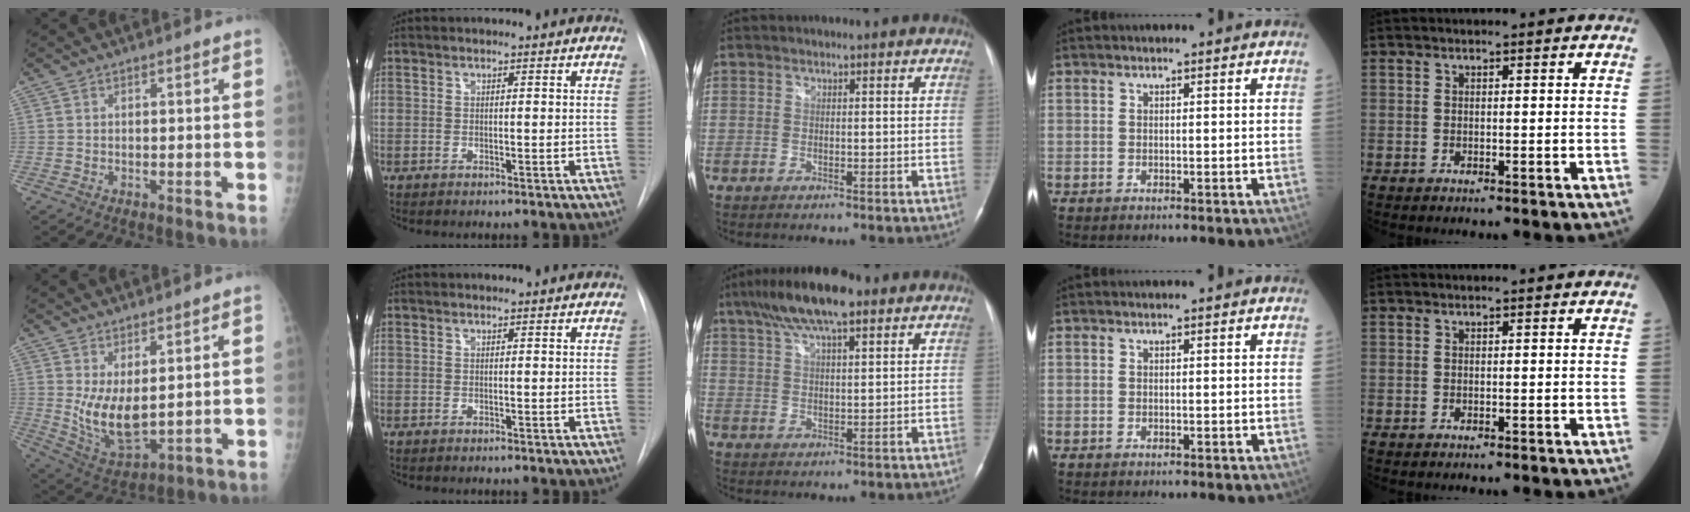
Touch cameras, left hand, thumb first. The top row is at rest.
{"thumb": {"total": 9.6, "force": [1.9, 4.4, 8.3], "torque": [-0.141, -0.035, 0.056]}, "index": {"total": 0.9, "force": [0.9, 0.0, 0.2], "torque": [-0.005, 0.011, 0.012]}, "middle": {"total": 11.4, "force": [7.6, 2.6, 8.1], "torque": [-0.150, 0.025, 0.131]}}